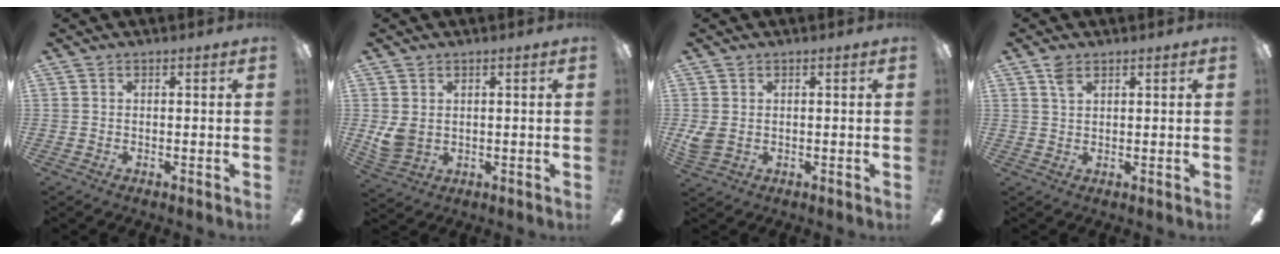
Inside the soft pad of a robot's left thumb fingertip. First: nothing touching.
{"total": 4.6, "force": [1.5, 3.5, 2.6], "torque": [-0.064, -0.003, 0.031]}
{"total": 2.8, "force": [0.8, 2.2, 1.6], "torque": [-0.039, 0.000, 0.015]}
{"total": 2.8, "force": [2.0, 1.3, 1.5], "torque": [-0.029, -0.002, 0.035]}